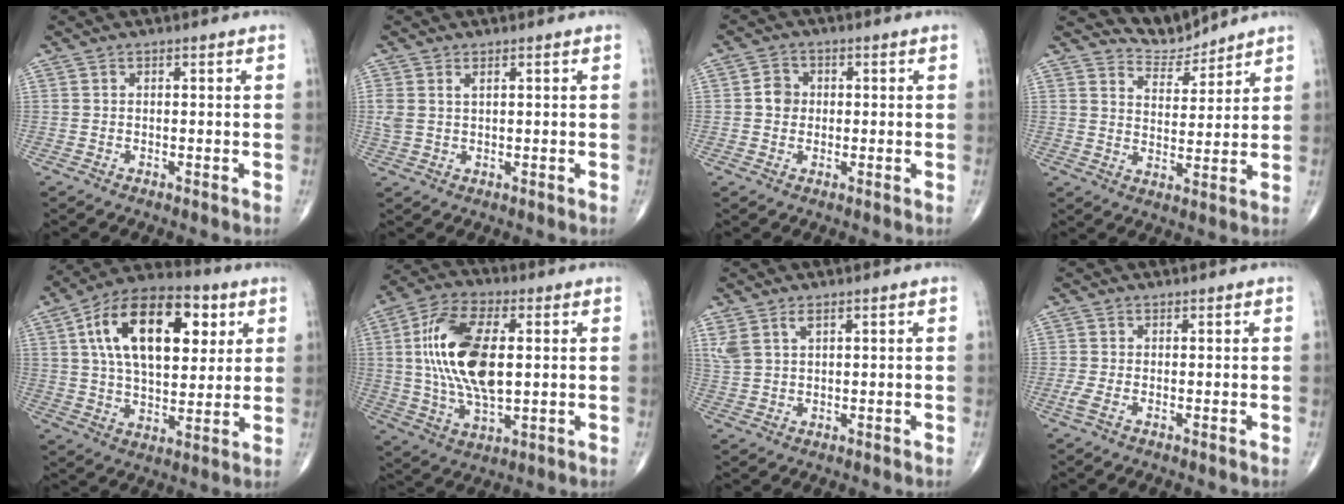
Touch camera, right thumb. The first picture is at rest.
{"total": 3.0, "force": [1.2, 1.6, 2.3], "torque": [-0.062, 0.007, 0.031]}
{"total": 3.4, "force": [0.1, 3.0, 1.5], "torque": [-0.011, 0.007, -0.005]}
{"total": 5.4, "force": [5.2, 0.7, -1.0], "torque": [0.034, -0.048, 0.101]}
{"total": 21.8, "force": [6.8, 11.7, 17.1], "torque": [-0.254, -0.004, 0.107]}
{"total": 17.9, "force": [2.2, 8.6, 15.5], "torque": [-0.303, -0.001, 0.040]}
{"total": 3.9, "force": [2.3, 1.7, 2.7], "torque": [-0.063, 0.001, 0.056]}
{"total": 1.5, "force": [-0.1, 0.3, 1.4], "torque": [-0.043, 0.009, -0.002]}